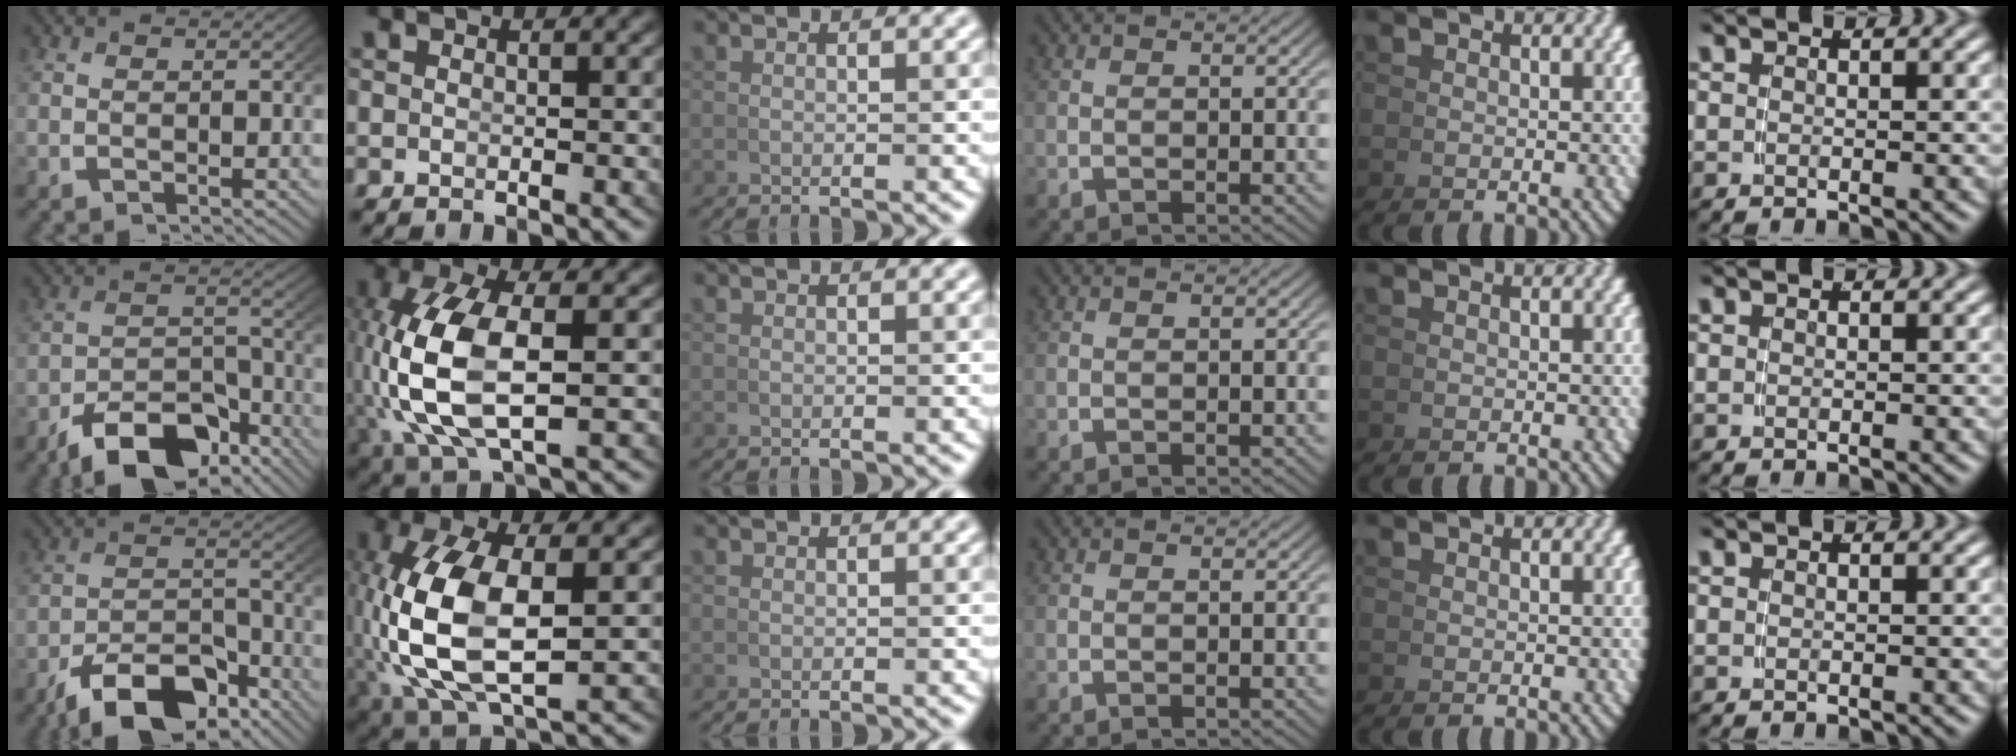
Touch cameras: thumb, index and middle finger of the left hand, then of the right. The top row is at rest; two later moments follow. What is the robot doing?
{"motion": "grasp_and_lifting", "object": "coin"}